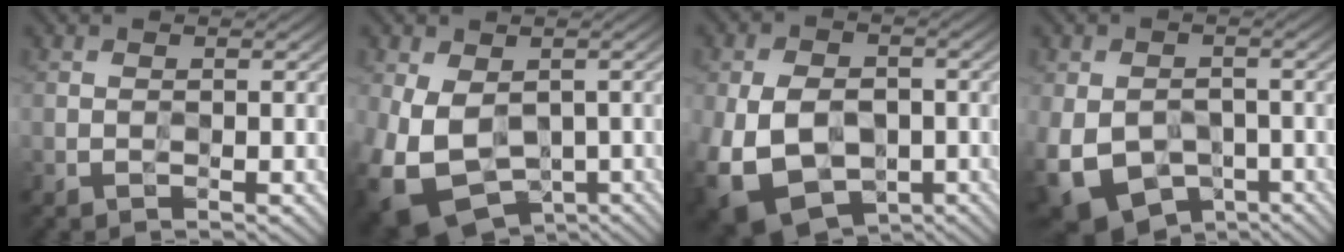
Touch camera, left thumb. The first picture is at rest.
{"total": 11.4, "force": [-2.4, 7.9, 7.9], "torque": [-0.178, -0.040, -0.030]}
{"total": 14.9, "force": [-5.0, 11.0, 8.8], "torque": [-0.180, -0.039, -0.075]}
{"total": 12.0, "force": [-4.5, 8.6, 7.0], "torque": [-0.146, -0.041, -0.054]}